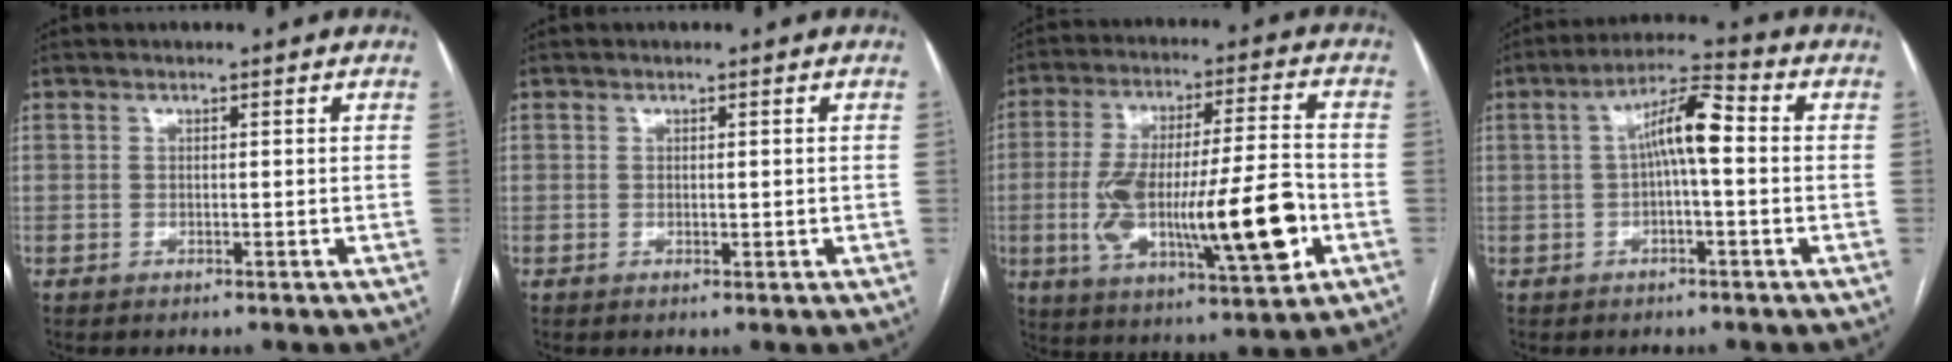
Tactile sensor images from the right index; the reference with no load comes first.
{"total": 0.6, "force": [0.1, 0.4, 0.5], "torque": [-0.008, -0.001, 0.006]}
{"total": 20.3, "force": [-4.5, 3.9, 19.4], "torque": [-0.330, 0.003, -0.060]}
{"total": 7.4, "force": [0.3, 1.4, 7.3], "torque": [-0.130, 0.027, 0.002]}